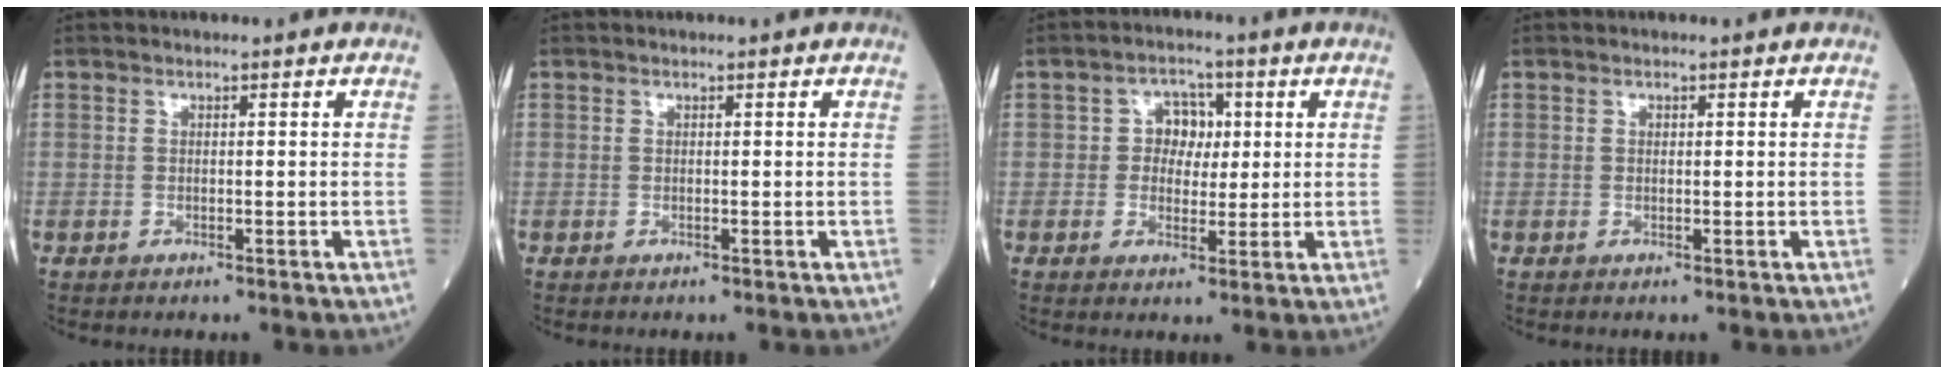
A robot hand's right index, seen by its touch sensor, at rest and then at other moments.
{"total": 0.0}
{"total": 4.6, "force": [0.7, 3.6, 2.8], "torque": [-0.035, 0.012, 0.011]}
{"total": 0.0}